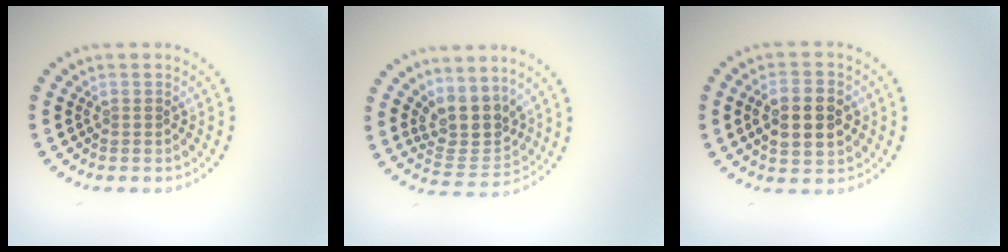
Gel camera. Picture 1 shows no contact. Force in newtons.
{"total": 4.0, "press": 3.2, "slide": 2.5}
{"total": 5.1, "press": 5.0, "slide": 0.3}